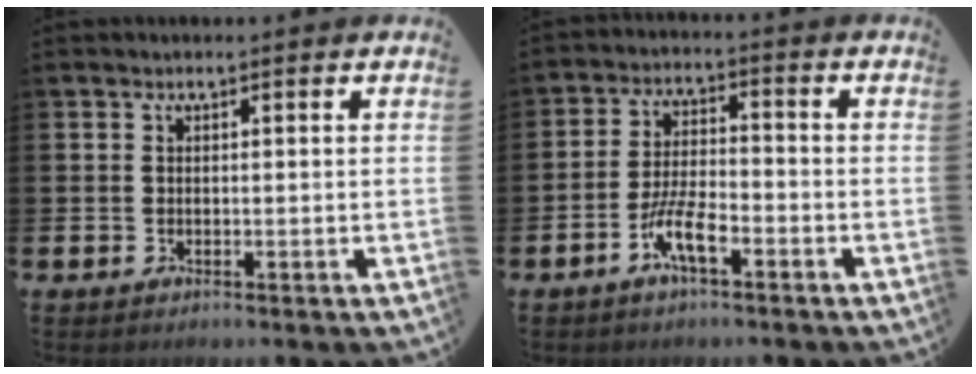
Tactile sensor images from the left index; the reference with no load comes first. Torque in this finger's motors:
{"motor_torque": [1.11, 1.03, 0.18, 0.21]}